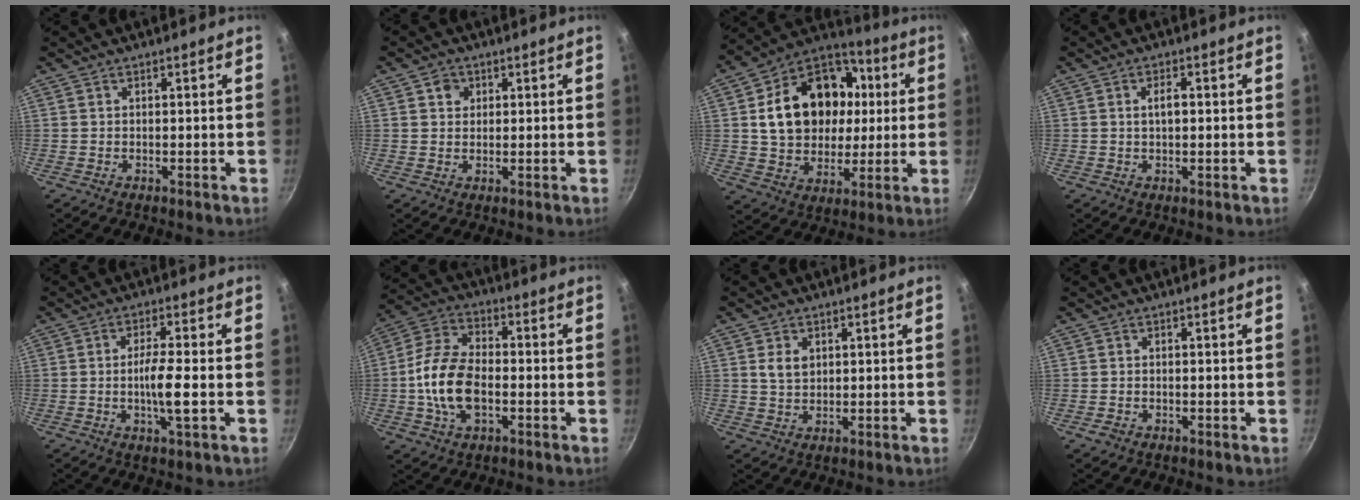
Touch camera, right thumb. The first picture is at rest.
{"total": 2.9, "force": [1.1, 2.6, 0.9], "torque": [-0.001, 0.001, 0.017]}
{"total": 22.2, "force": [3.3, 17.3, 13.6], "torque": [-0.203, 0.028, 0.058]}
{"total": 2.7, "force": [0.3, 1.2, 2.4], "torque": [-0.042, 0.005, 0.001]}
{"total": 6.2, "force": [-1.1, 0.7, 6.0], "torque": [-0.115, 0.007, -0.022]}
{"total": 13.1, "force": [-2.2, 7.7, 10.3], "torque": [-0.192, 0.029, -0.053]}
{"total": 3.9, "force": [1.1, 2.8, 2.4], "torque": [-0.034, -0.004, 0.021]}
{"total": 1.3, "force": [-0.7, 0.9, 0.5], "torque": [-0.014, 0.002, -0.011]}